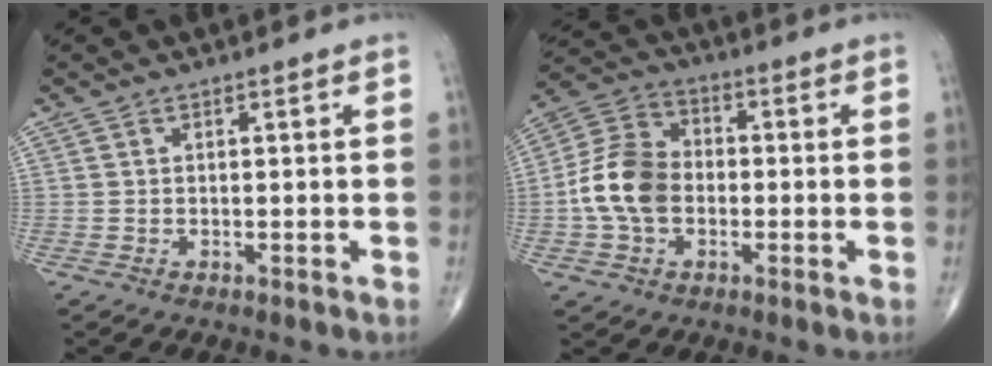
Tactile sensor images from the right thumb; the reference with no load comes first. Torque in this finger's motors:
{"motor_torque": [1.38, 2.27, 1.23, -0.24, 0.13]}